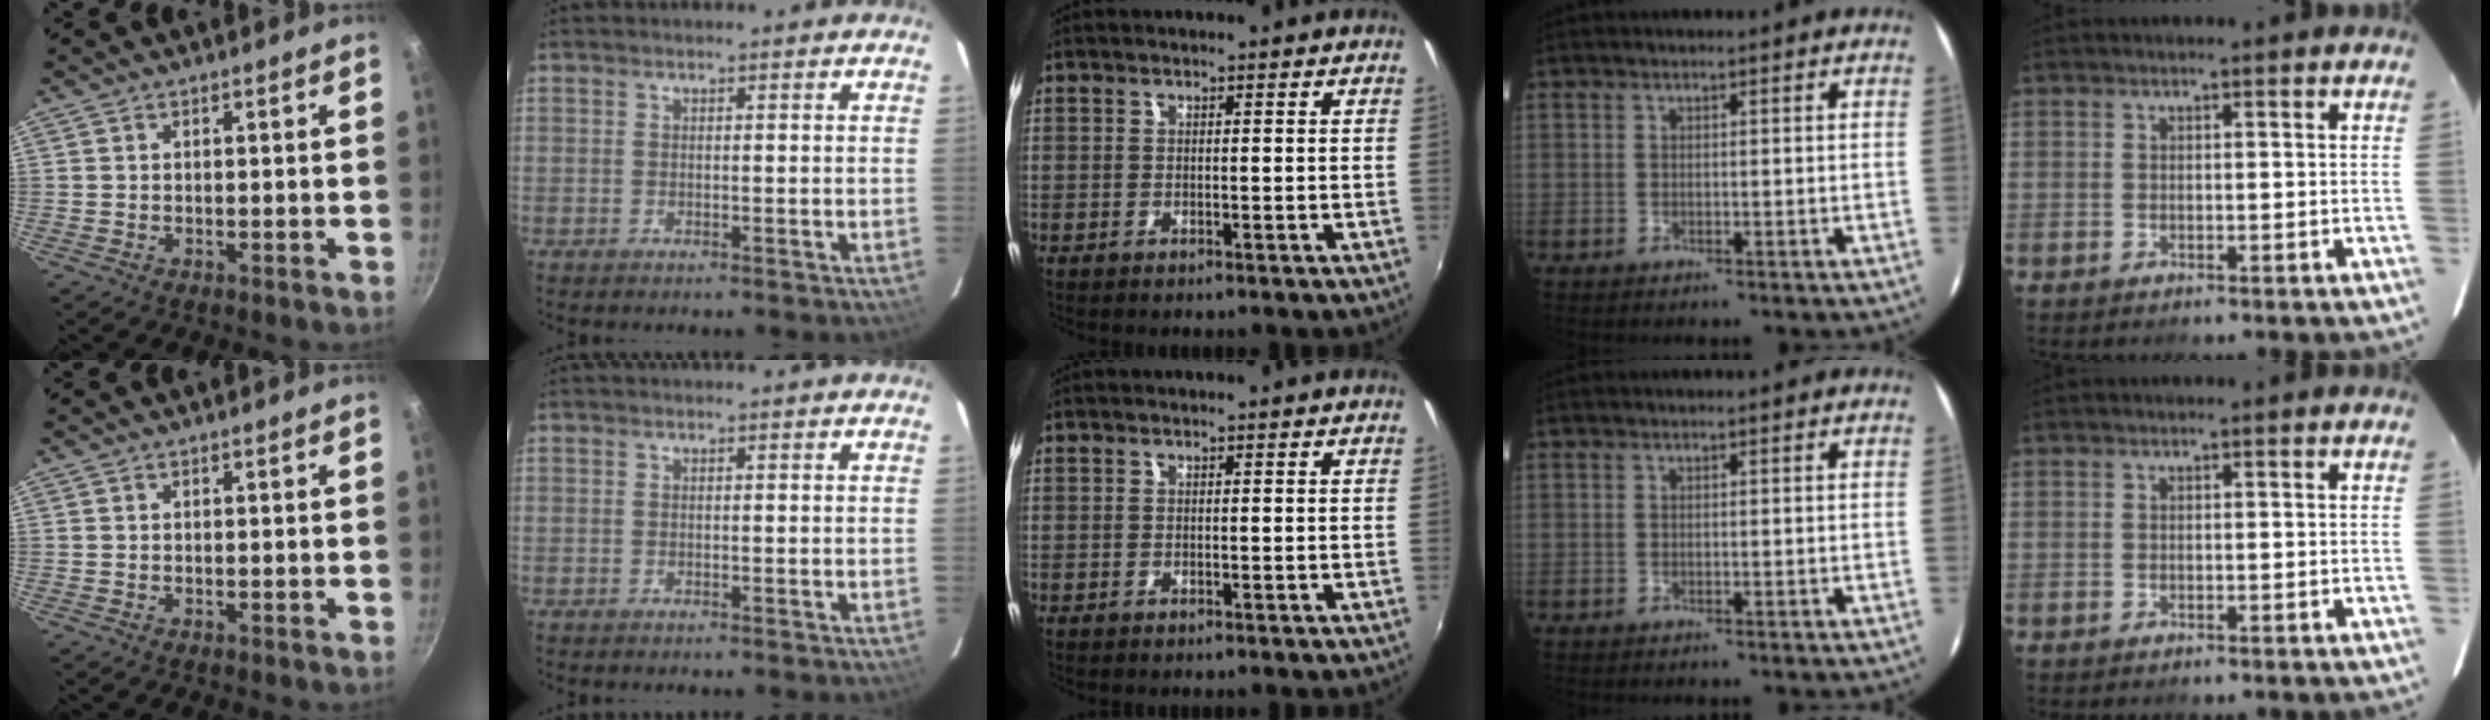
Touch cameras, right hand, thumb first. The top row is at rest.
{}